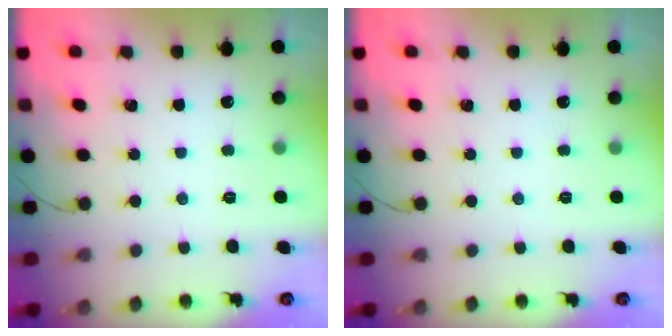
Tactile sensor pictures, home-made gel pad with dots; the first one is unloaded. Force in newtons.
{"total": 0.0}